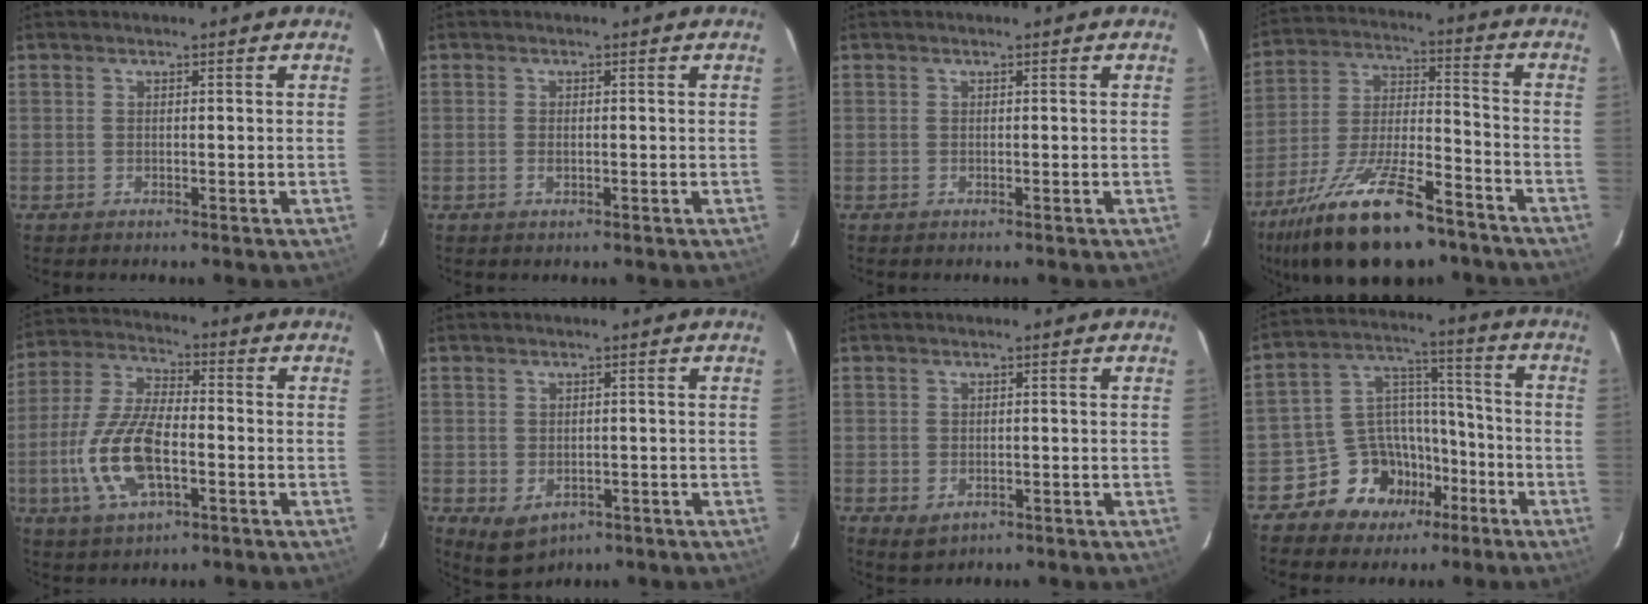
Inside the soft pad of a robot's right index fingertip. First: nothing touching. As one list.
[{"total": 1.2, "force": [-0.3, 0.7, 0.9], "torque": [-0.019, 0.000, -0.006]}, {"total": 0.0}, {"total": 22.6, "force": [-15.8, 7.6, 14.3], "torque": [-0.275, -0.025, -0.258]}, {"total": 14.0, "force": [-3.9, 5.8, 12.1], "torque": [-0.263, -0.002, -0.075]}, {"total": 5.1, "force": [-1.8, 3.9, 2.7], "torque": [-0.055, -0.010, -0.013]}, {"total": 2.9, "force": [-0.9, 2.3, 1.6], "torque": [-0.027, -0.005, -0.009]}, {"total": 12.8, "force": [-7.6, 9.6, 3.6], "torque": [-0.077, 0.052, -0.117]}]